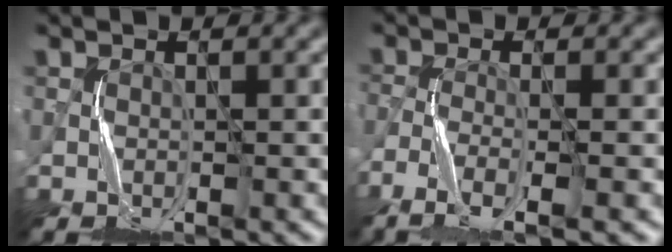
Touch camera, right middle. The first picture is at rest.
{"total": 4.3, "force": [-3.7, 0.7, 2.2], "torque": [-0.045, -0.008, -0.078]}